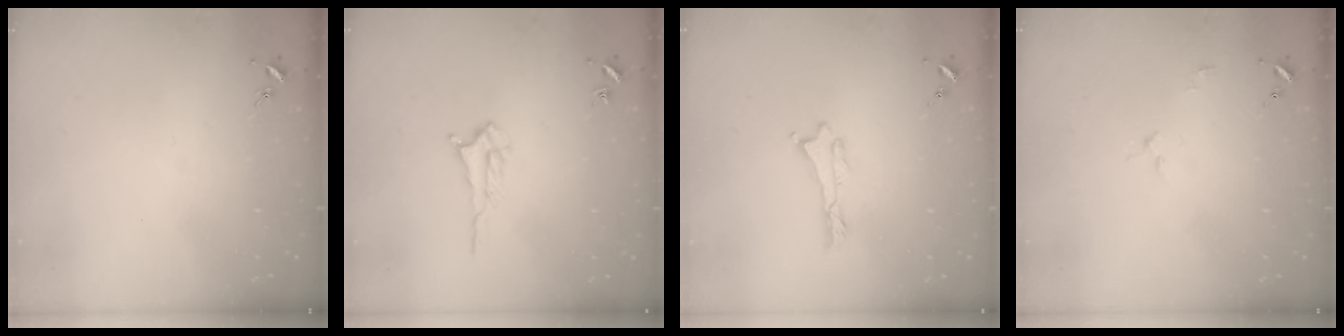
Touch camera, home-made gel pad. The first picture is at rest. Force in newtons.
{"total": 1.6, "press": 1.6, "slide": 0.3}
{"total": 0.0}
{"total": 2.0, "press": 2.0, "slide": 0.1}